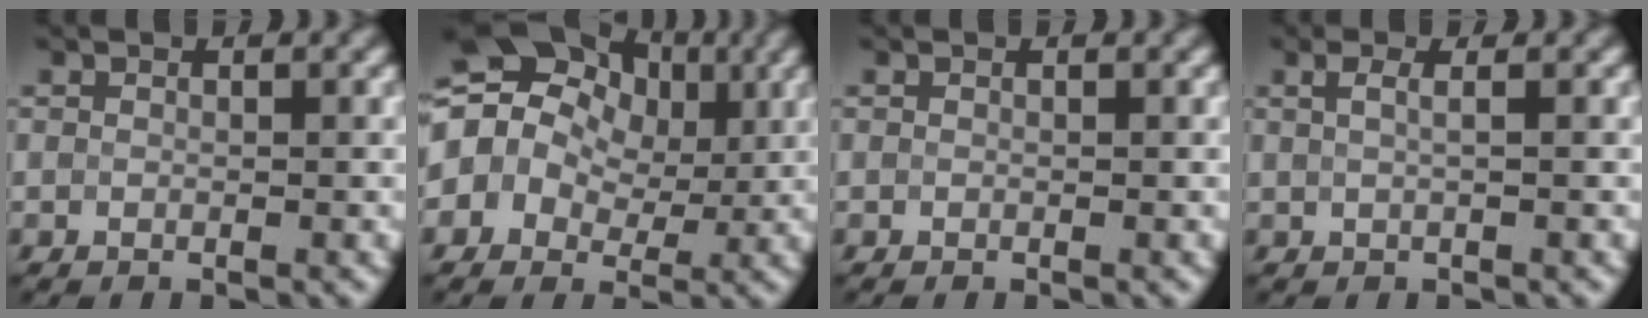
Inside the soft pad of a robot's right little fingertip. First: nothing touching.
{"total": 12.9, "force": [3.9, 10.5, 6.5], "torque": [-0.134, 0.052, 0.038]}
{"total": 0.0}
{"total": 2.4, "force": [0.9, 1.2, 1.9], "torque": [-0.022, 0.007, -0.001]}